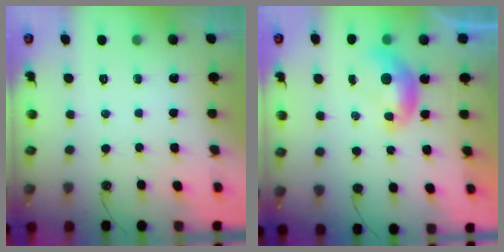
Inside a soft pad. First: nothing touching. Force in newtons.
{"total": 0.0}